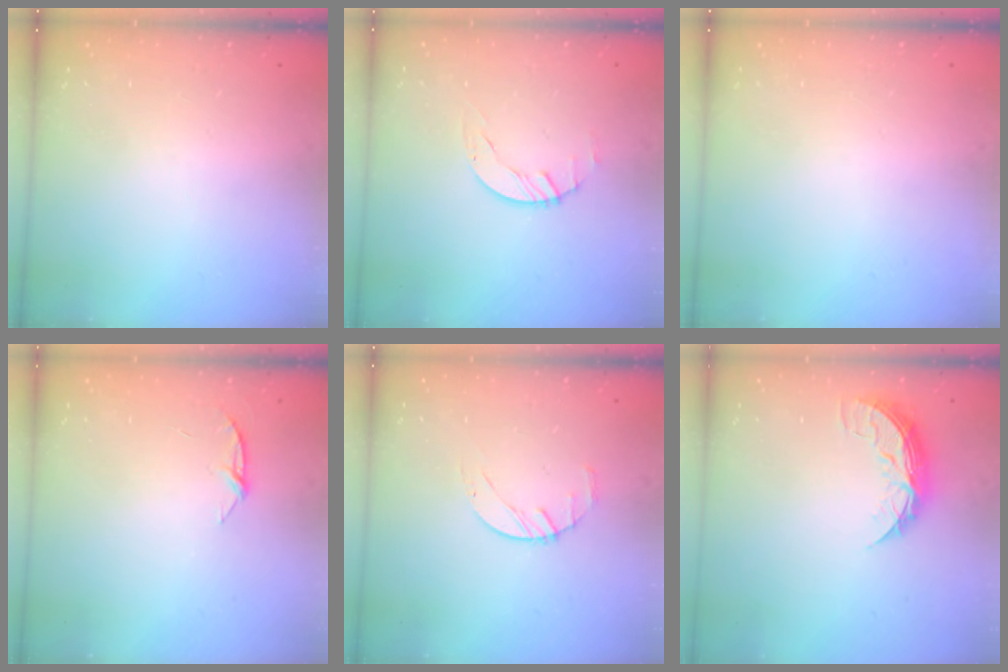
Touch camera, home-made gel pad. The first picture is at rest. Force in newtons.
{"total": 1.7, "press": 1.7, "slide": 0.1}
{"total": 0.0}
{"total": 4.3, "press": 4.3, "slide": 0.4}
{"total": 2.5, "press": 2.5, "slide": 0.4}
{"total": 7.8, "press": 7.8, "slide": 0.4}